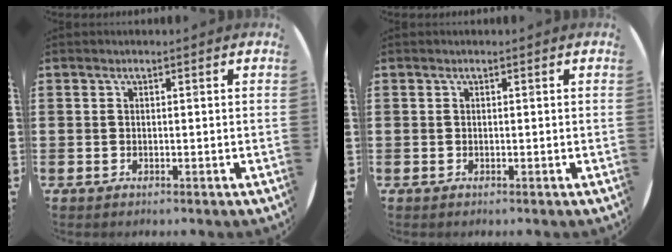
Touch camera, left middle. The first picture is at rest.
{"total": 0.0}